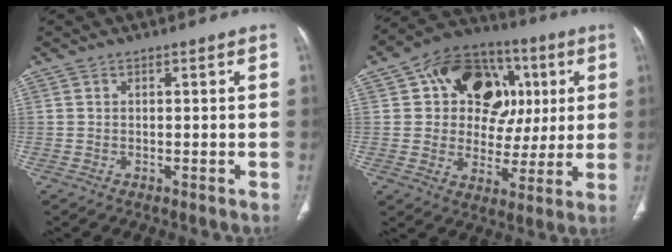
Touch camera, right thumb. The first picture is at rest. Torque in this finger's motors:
{"motor_torque": [0.81, 4.20, 0.39, 0.28, 0.19]}